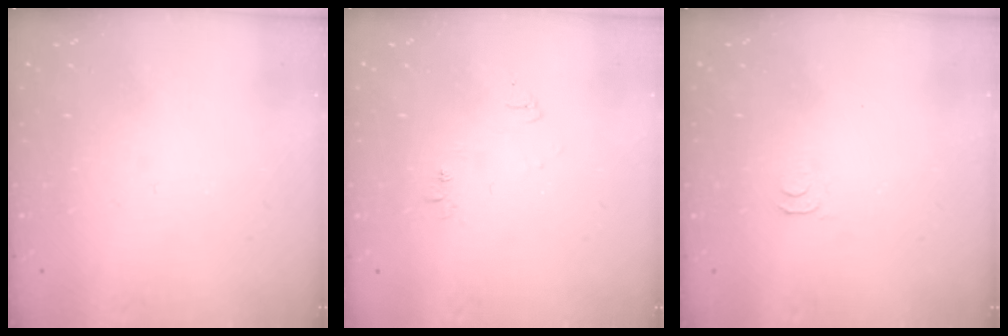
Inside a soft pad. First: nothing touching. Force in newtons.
{"total": 5.1, "press": 5.0, "slide": 0.6}
{"total": 2.8, "press": 2.7, "slide": 0.5}